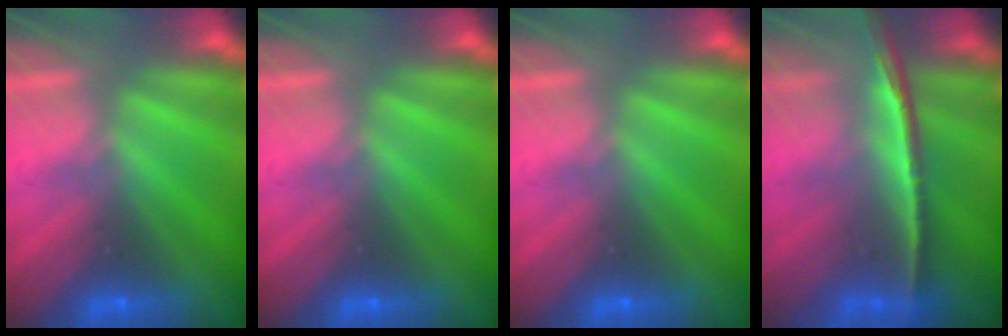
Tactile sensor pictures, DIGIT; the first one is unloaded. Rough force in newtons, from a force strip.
{"total": 0.0}
{"total": 0.0}
{"total": 1.3}